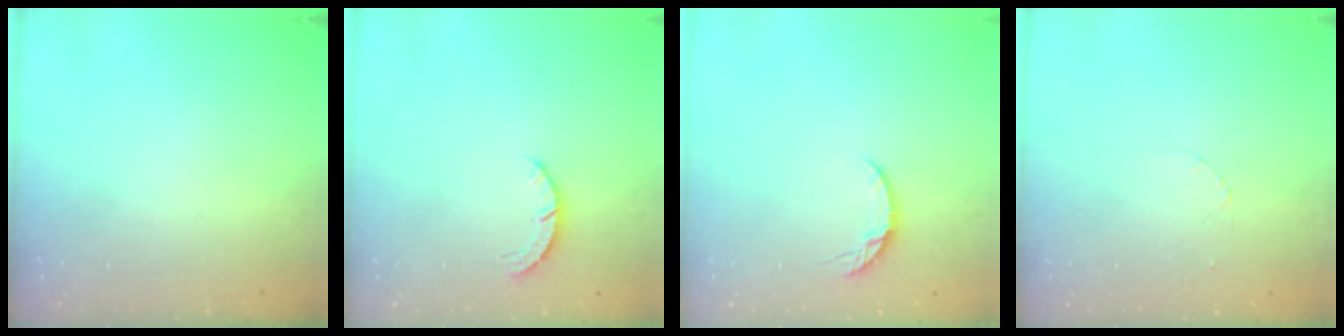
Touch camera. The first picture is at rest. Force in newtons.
{"total": 2.8, "press": 2.8, "slide": 0.4}
{"total": 4.6, "press": 4.6, "slide": 0.6}
{"total": 1.3, "press": 1.3, "slide": 0.1}